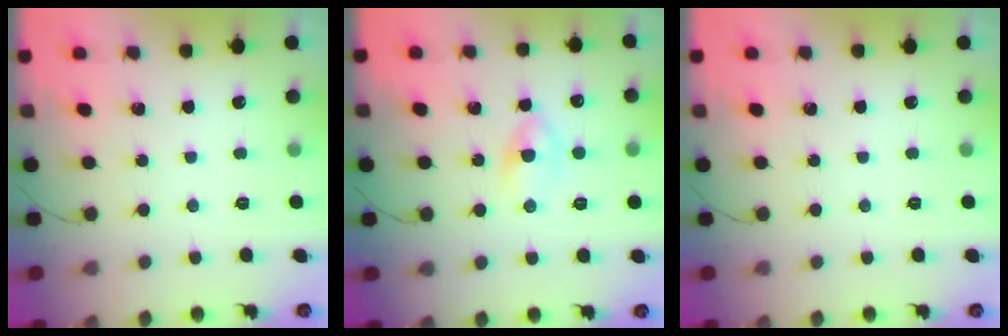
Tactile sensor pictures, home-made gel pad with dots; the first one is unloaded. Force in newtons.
{"total": 2.6, "press": 2.3, "slide": 1.1}
{"total": 0.0}